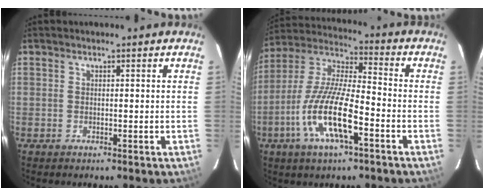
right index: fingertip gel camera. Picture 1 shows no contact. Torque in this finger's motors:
{"motor_torque": [1.39, -0.75, 0.87, 0.21]}